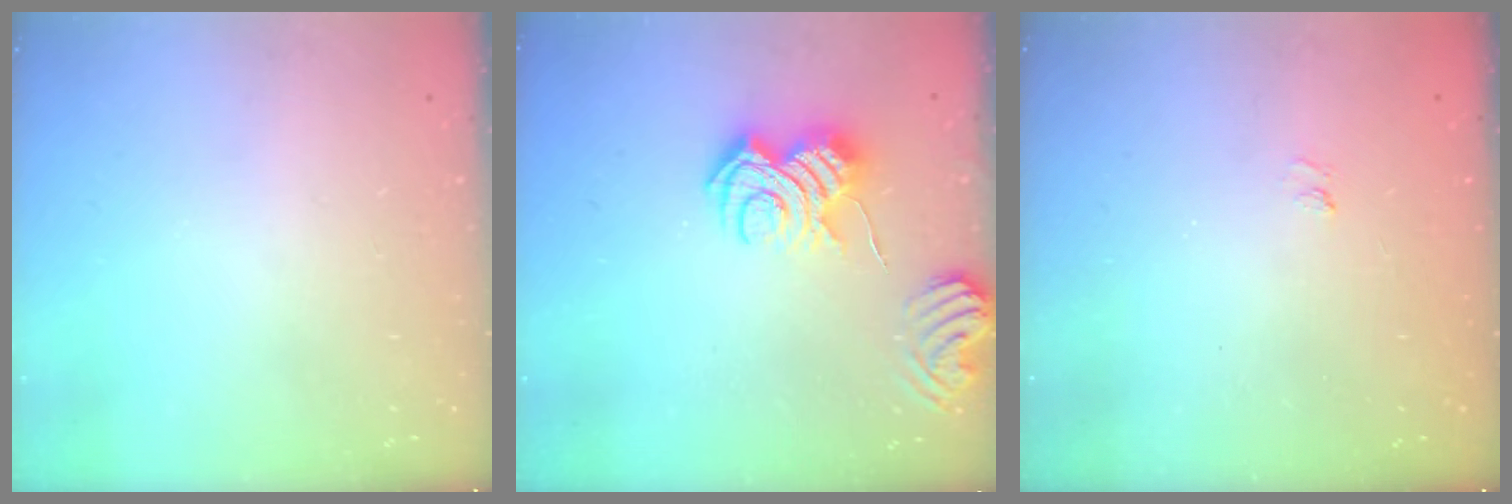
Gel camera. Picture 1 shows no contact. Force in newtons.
{"total": 9.6, "press": 9.5, "slide": 0.6}
{"total": 1.2, "press": 0.5, "slide": 1.1}